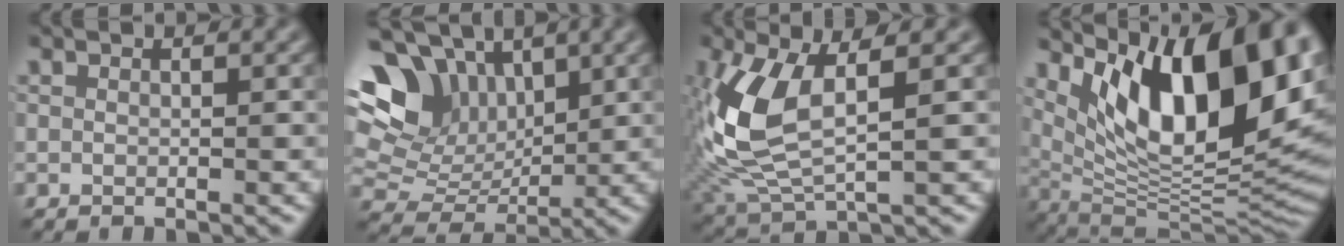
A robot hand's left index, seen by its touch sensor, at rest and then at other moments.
{"total": 9.9, "force": [4.2, 7.4, 5.2], "torque": [-0.110, 0.024, 0.072]}
{"total": 8.7, "force": [1.2, 3.9, 7.7], "torque": [-0.193, -0.003, 0.026]}
{"total": 16.2, "force": [6.4, 6.6, 13.2], "torque": [-0.183, -0.001, 0.107]}